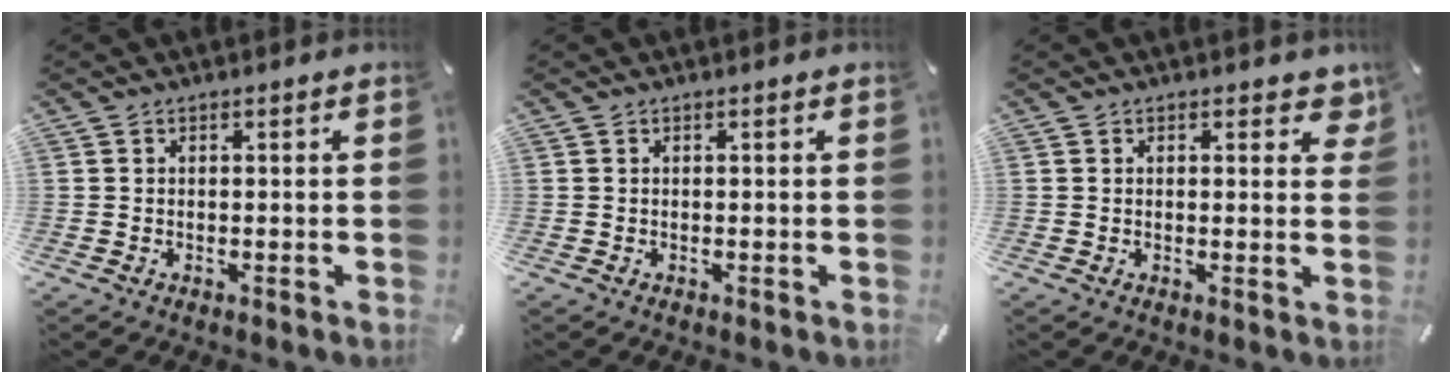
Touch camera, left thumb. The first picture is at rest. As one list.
[{"total": 0.0}, {"total": 3.5, "force": [1.7, 2.0, 2.4], "torque": [-0.011, -0.009, 0.021]}]